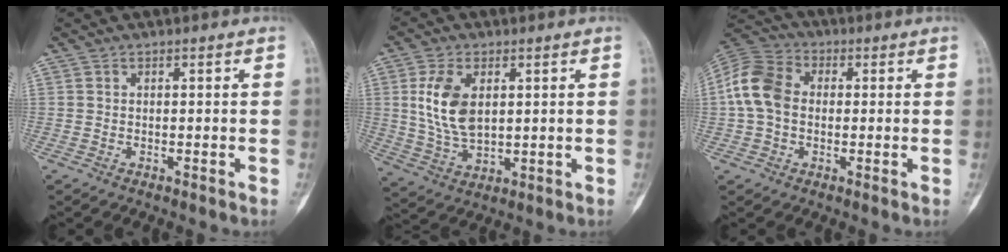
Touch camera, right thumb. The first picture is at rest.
{"total": 10.6, "force": [2.3, 6.2, 8.2], "torque": [-0.156, -0.011, 0.054]}
{"total": 10.6, "force": [0.3, 8.0, 7.0], "torque": [-0.138, 0.028, -0.005]}